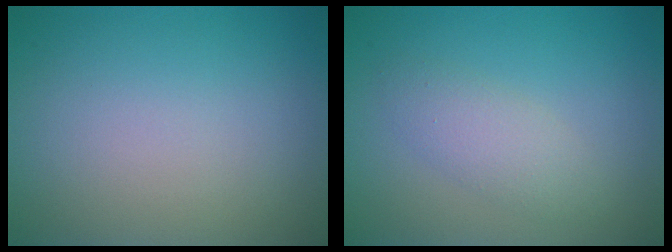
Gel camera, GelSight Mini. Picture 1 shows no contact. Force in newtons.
{"total": 2.4, "press": 2.4, "slide": 0.1}